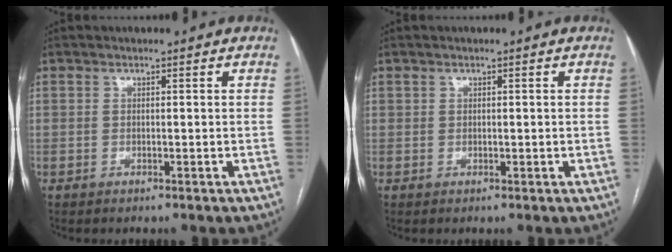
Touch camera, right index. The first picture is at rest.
{"total": 0.6, "force": [0.3, 0.5, 0.2], "torque": [0.000, 0.005, 0.006]}